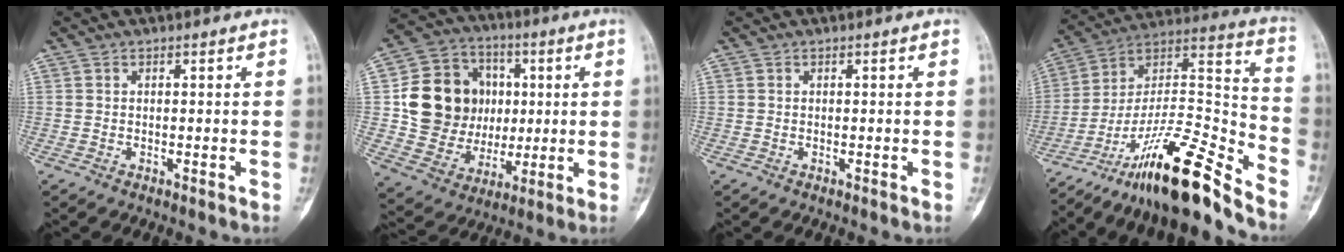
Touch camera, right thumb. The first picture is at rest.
{"total": 18.4, "force": [2.2, 15.7, 9.3], "torque": [-0.123, 0.014, 0.056]}
{"total": 0.0}
{"total": 23.3, "force": [-17.7, 3.7, 14.7], "torque": [-0.246, 0.101, -0.310]}